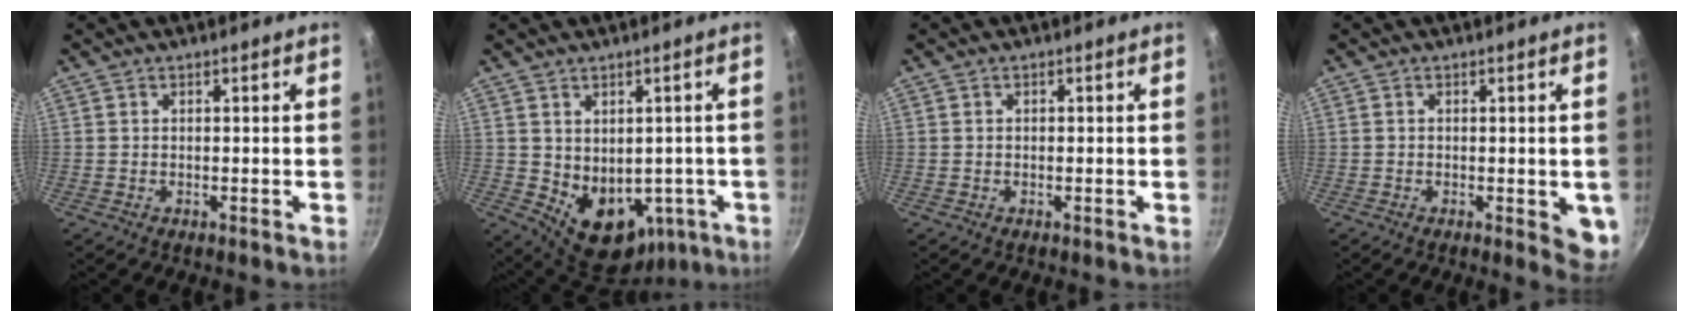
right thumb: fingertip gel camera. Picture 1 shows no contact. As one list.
[{"total": 12.7, "force": [-1.6, 9.5, 8.3], "torque": [-0.086, -0.008, 0.010]}, {"total": 0.5, "force": [0.0, 0.5, 0.2], "torque": [-0.002, 0.004, 0.001]}, {"total": 4.9, "force": [-0.8, 2.2, 4.4], "torque": [-0.038, -0.005, -0.010]}]